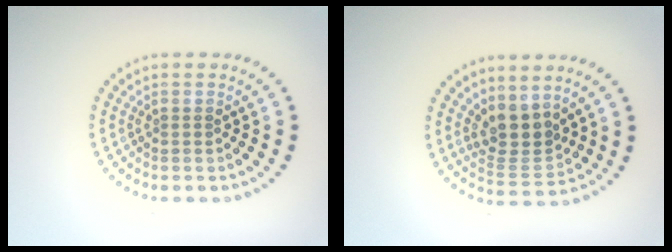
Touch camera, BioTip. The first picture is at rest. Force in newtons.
{"total": 3.5, "press": 2.9, "slide": 2.0}